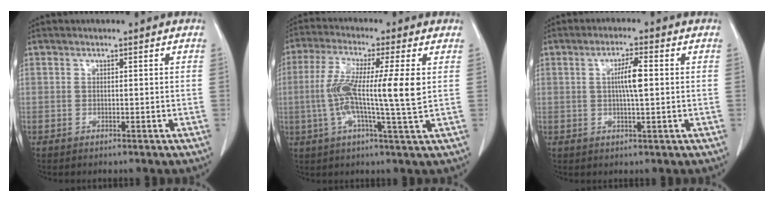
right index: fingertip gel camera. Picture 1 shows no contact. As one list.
[{"total": 12.3, "force": [0.7, 0.2, 12.3], "torque": [-0.235, 0.002, 0.002]}, {"total": 4.5, "force": [0.4, 0.3, 4.4], "torque": [-0.080, 0.001, 0.007]}]